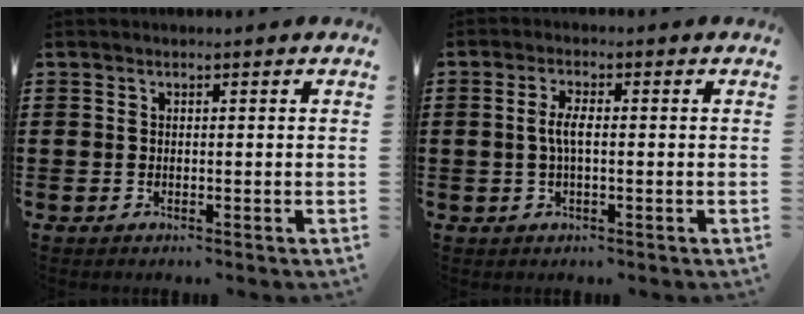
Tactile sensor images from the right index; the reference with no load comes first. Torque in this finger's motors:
{"motor_torque": [0.78, 0.49, 0.27, 0.12]}